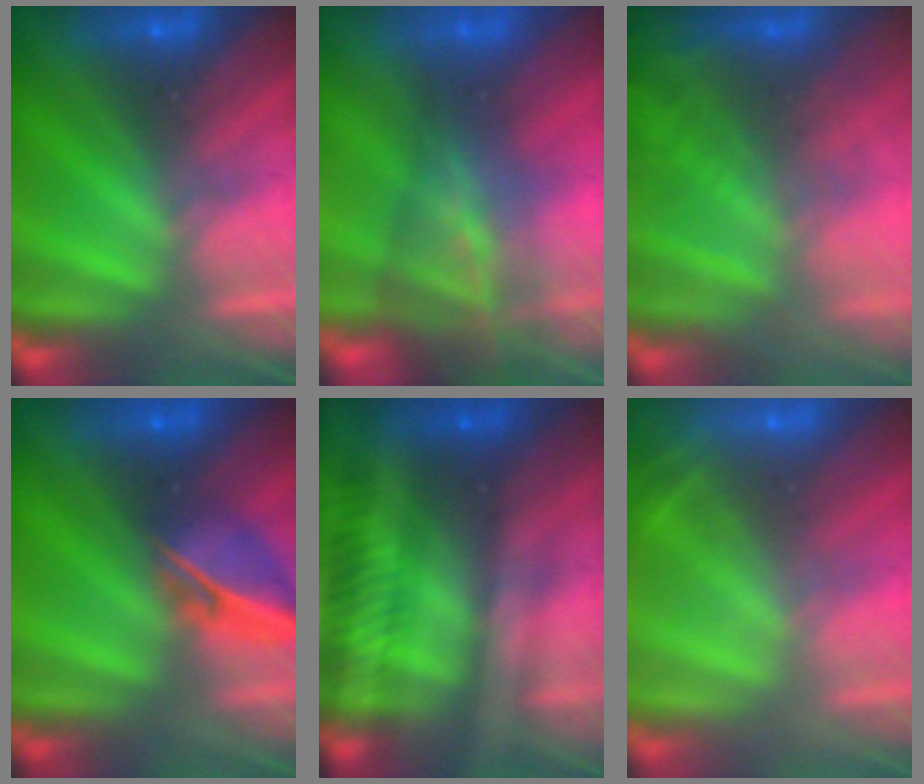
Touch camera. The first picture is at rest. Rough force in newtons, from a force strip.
{"total": 7.4}
{"total": 7.1}
{"total": 5.8}
{"total": 2.5}
{"total": 2.0}